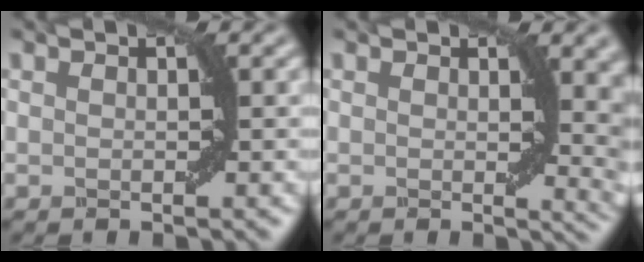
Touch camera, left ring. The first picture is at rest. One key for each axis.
{"total": 6.2, "fx": 1.3, "fy": 2.7, "fz": 5.5, "tx": -0.034, "ty": -0.006, "tz": 0.024}